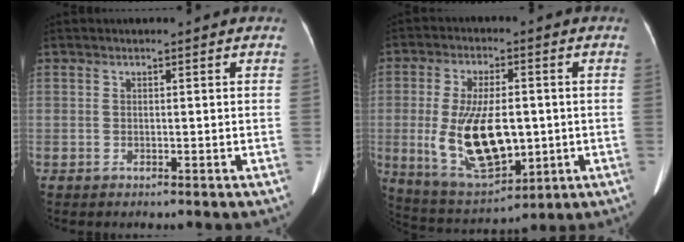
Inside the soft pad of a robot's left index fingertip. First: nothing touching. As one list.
[{"total": 14.2, "force": [-1.4, 6.1, 12.8], "torque": [-0.247, -0.008, -0.008]}]